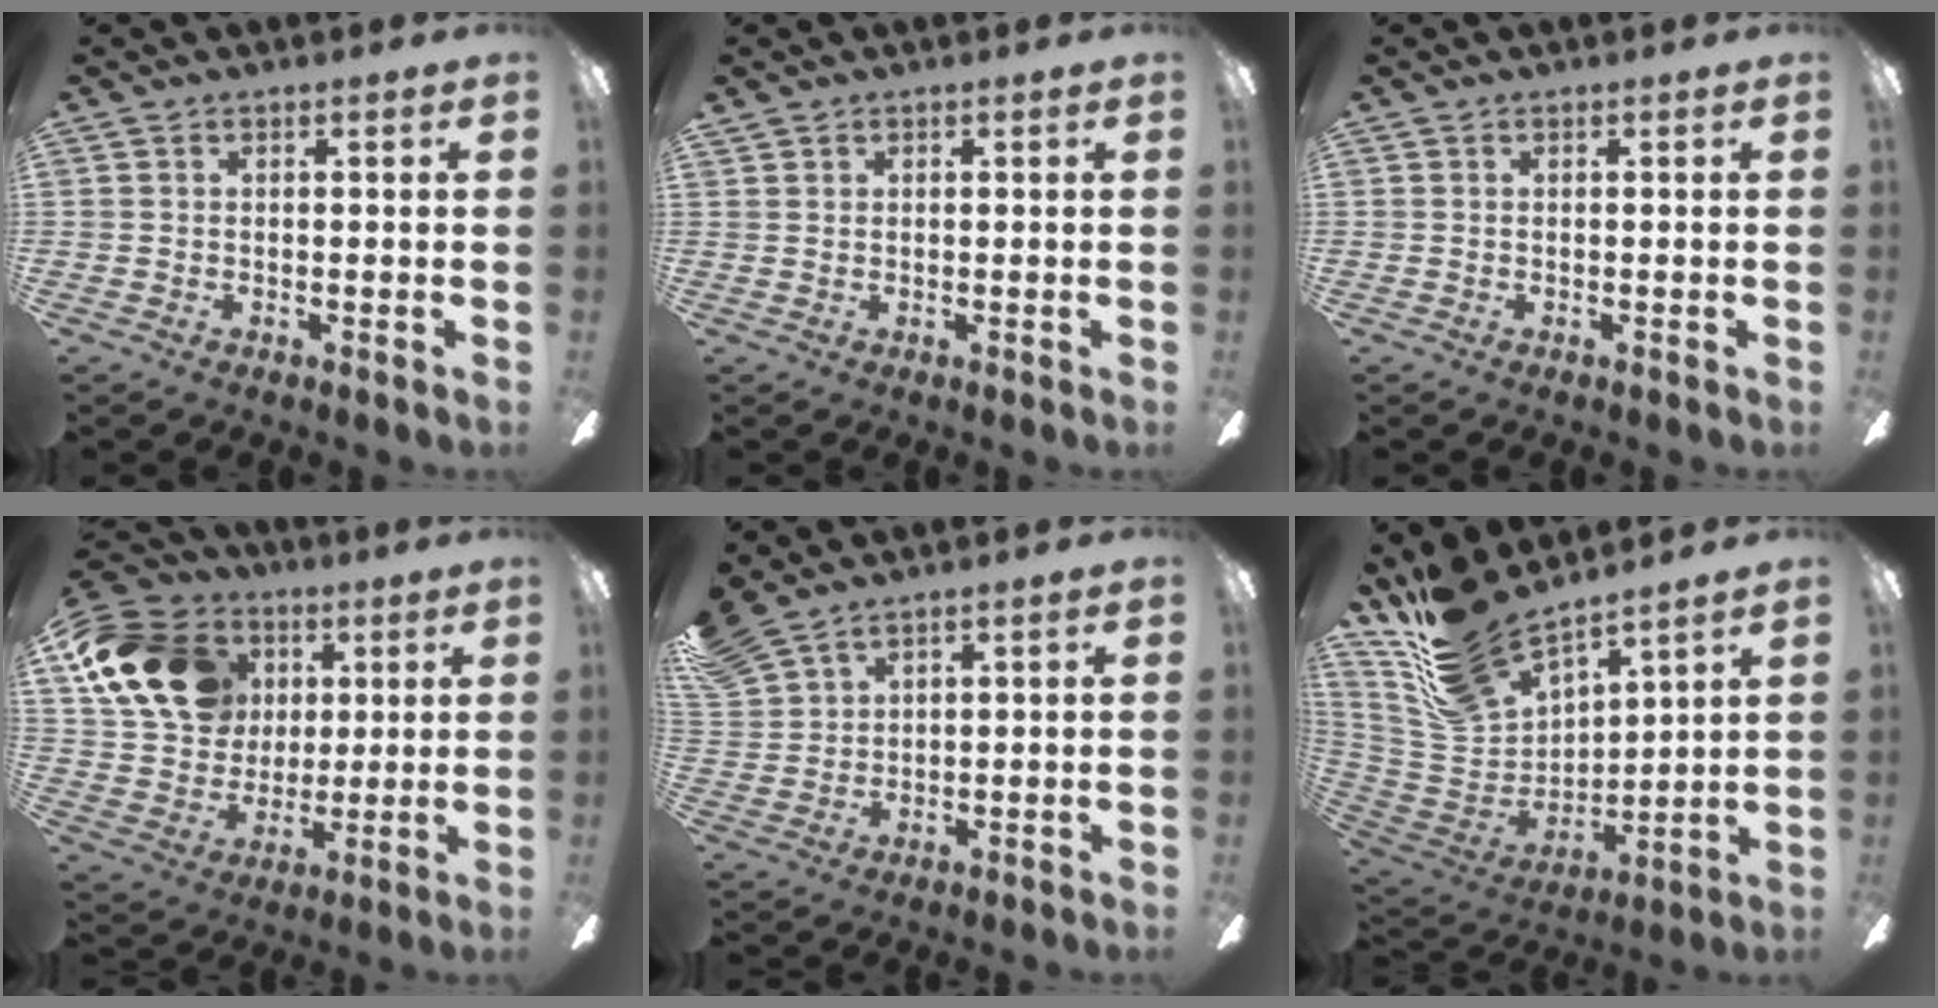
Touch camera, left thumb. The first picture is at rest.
{"total": 0.7, "force": [0.6, 0.3, -0.1], "torque": [0.001, 0.000, 0.011]}
{"total": 0.0}
{"total": 19.6, "force": [7.4, 15.1, 10.0], "torque": [-0.193, -0.001, 0.143]}
{"total": 6.5, "force": [5.7, 2.5, 1.9], "torque": [-0.055, -0.020, 0.112]}
{"total": 17.6, "force": [14.6, 6.4, 7.5], "torque": [-0.188, -0.102, 0.273]}